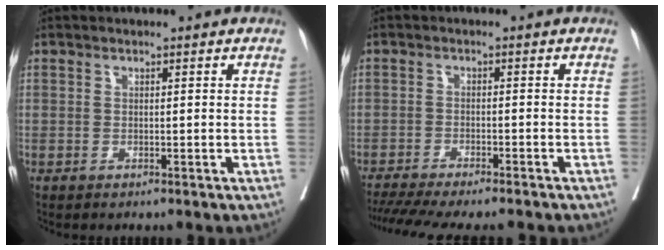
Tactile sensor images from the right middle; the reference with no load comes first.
{"total": 14.0, "force": [-12.2, 1.6, 6.7], "torque": [-0.107, -0.021, -0.174]}